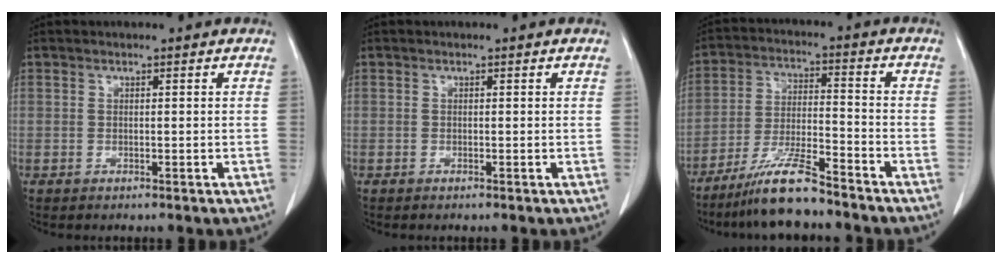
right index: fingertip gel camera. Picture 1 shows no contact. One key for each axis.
{"total": 0.0}
{"total": 9.7, "fx": -7.9, "fy": 0.6, "fz": 5.6, "tx": -0.110, "ty": -0.020, "tz": -0.149}